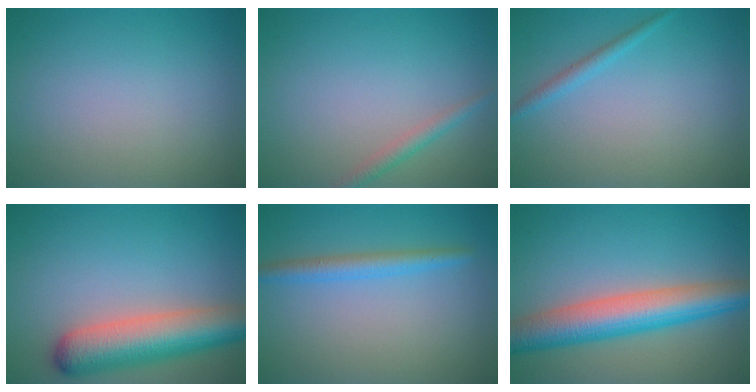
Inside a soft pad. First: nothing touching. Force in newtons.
{"total": 1.5, "press": 1.5, "slide": 0.0}
{"total": 1.3, "press": 1.3, "slide": 0.1}
{"total": 7.7, "press": 7.7, "slide": 0.4}
{"total": 2.4, "press": 2.4, "slide": 0.2}
{"total": 7.7, "press": 7.7, "slide": 0.2}